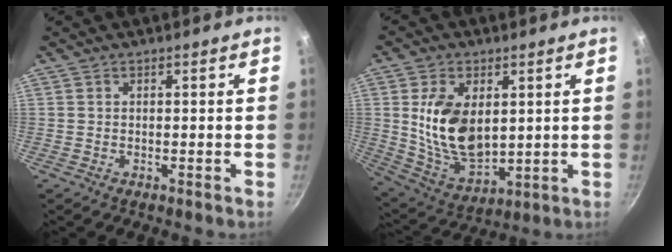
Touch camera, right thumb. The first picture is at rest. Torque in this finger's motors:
{"motor_torque": [1.92, 2.01, 1.32, -0.10, 0.17]}